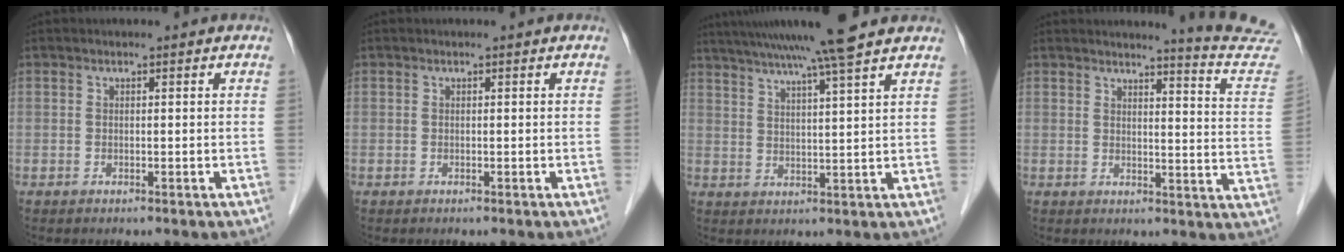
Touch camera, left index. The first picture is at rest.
{"total": 0.0}
{"total": 13.6, "force": [11.3, -1.2, 7.4], "torque": [-0.130, 0.019, 0.162]}
{"total": 12.2, "force": [12.0, -1.8, 1.3], "torque": [-0.014, -0.114, 0.113]}